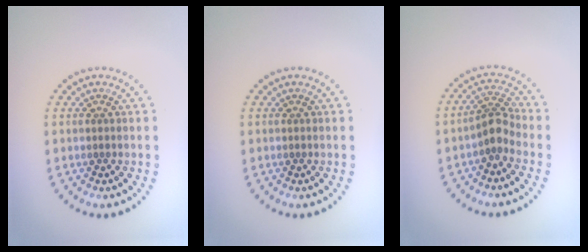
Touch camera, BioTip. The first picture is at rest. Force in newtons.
{"total": 0.0}
{"total": 2.4, "press": 1.9, "slide": 1.5}